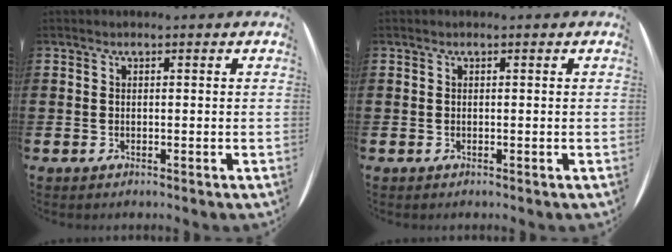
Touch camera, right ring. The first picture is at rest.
{"total": 0.0}